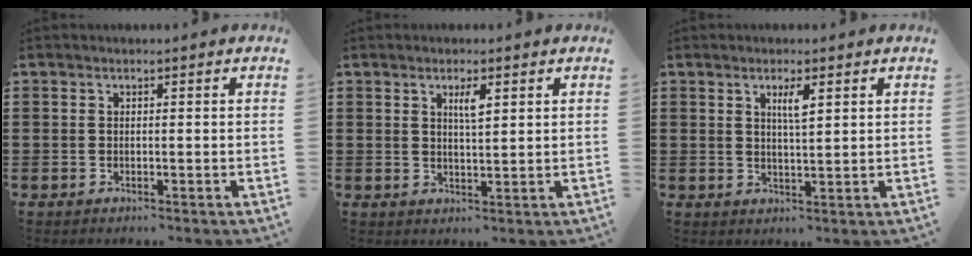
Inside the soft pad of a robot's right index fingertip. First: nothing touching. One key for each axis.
{"total": 2.7, "fx": 1.3, "fy": 0.6, "fz": 2.2, "tx": -0.040, "ty": 0.000, "tz": 0.018}
{"total": 2.7, "fx": 1.3, "fy": 0.3, "fz": 2.4, "tx": -0.051, "ty": 0.001, "tz": 0.019}